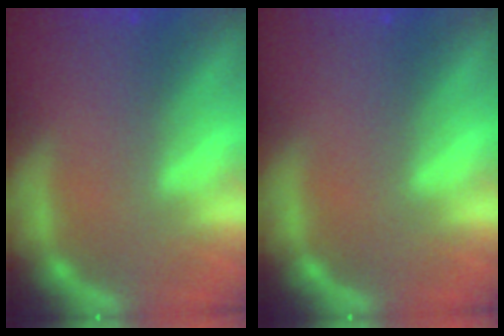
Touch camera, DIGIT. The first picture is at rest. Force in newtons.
{"total": 0.0}